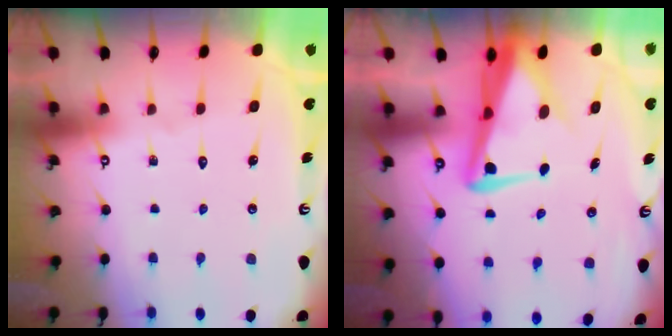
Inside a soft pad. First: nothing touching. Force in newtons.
{"total": 5.7, "press": 5.6, "slide": 1.2}